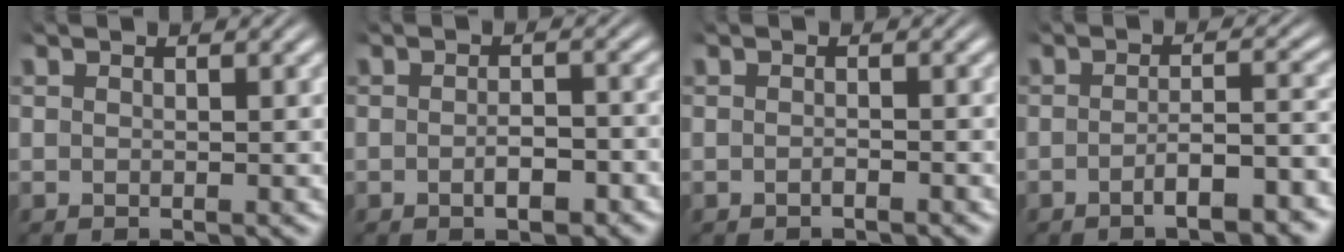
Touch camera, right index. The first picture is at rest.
{"total": 2.2, "force": [-1.4, 0.9, 1.5], "torque": [-0.018, 0.004, -0.026]}
{"total": 0.8, "force": [-0.8, -0.1, 0.1], "torque": [-0.003, 0.001, -0.014]}
{"total": 3.8, "force": [-3.0, 0.4, 2.3], "torque": [-0.032, -0.006, -0.048]}